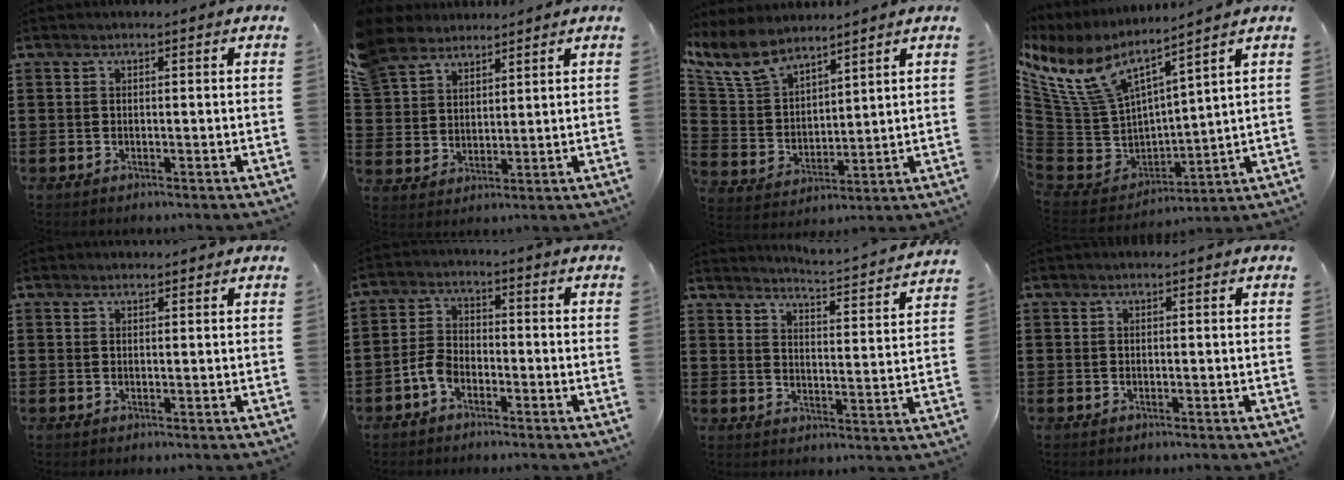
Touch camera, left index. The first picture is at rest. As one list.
[{"total": 6.8, "force": [5.9, 3.3, 1.0], "torque": [-0.052, -0.011, 0.113]}, {"total": 8.1, "force": [6.7, 3.1, 3.3], "torque": [-0.095, -0.023, 0.124]}, {"total": 9.3, "force": [6.9, 3.8, 5.1], "torque": [-0.146, -0.045, 0.123]}, {"total": 1.0, "force": [0.9, 0.2, 0.1], "torque": [-0.004, 0.001, 0.019]}, {"total": 3.9, "force": [-2.3, 2.2, 2.2], "torque": [-0.062, 0.004, -0.050]}, {"total": 3.1, "force": [3.0, -0.8, 0.3], "torque": [-0.019, -0.039, 0.041]}, {"total": 0.0}]